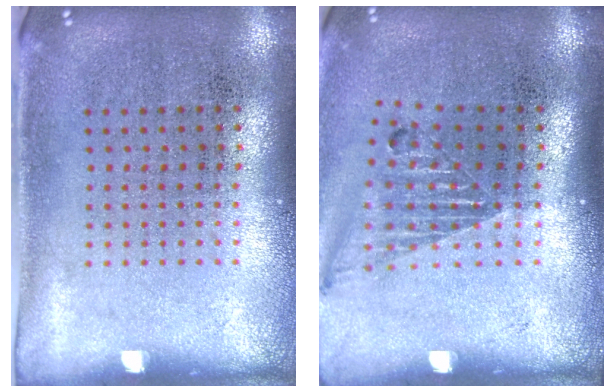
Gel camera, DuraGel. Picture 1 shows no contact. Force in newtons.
{"total": 1.2, "press": 1.0, "slide": 0.6}